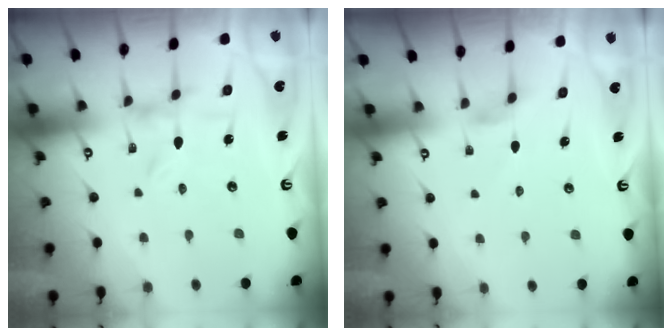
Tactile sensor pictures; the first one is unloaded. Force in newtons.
{"total": 1.8, "press": 1.7, "slide": 0.5}